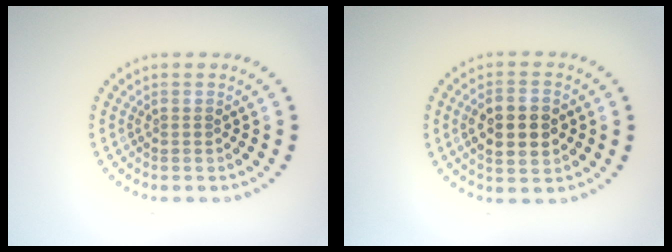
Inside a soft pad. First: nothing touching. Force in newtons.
{"total": 4.9, "press": 4.8, "slide": 0.2}